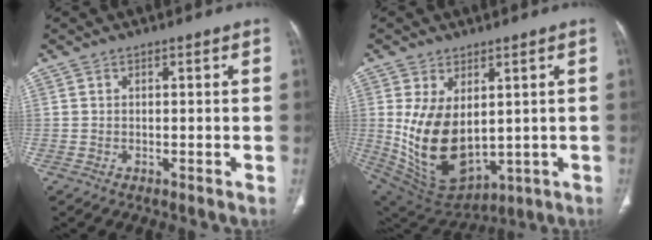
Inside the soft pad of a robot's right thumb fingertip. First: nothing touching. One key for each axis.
{"total": 15.4, "fx": 1.1, "fy": 9.3, "fz": 12.2, "tx": -0.212, "ty": -0.021, "tz": 0.057}